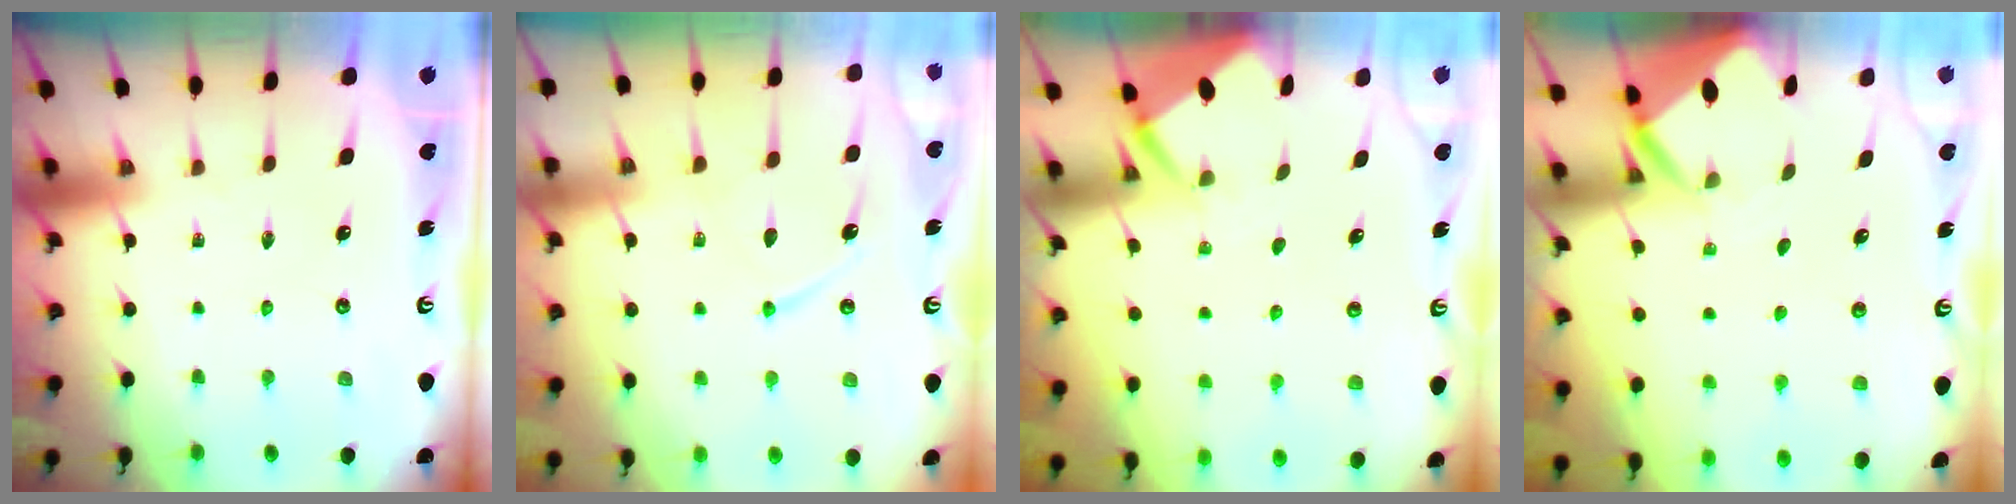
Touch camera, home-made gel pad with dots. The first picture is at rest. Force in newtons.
{"total": 9.6, "press": 9.6, "slide": 1.1}
{"total": 2.8, "press": 2.8, "slide": 0.3}
{"total": 3.5, "press": 3.5, "slide": 0.2}